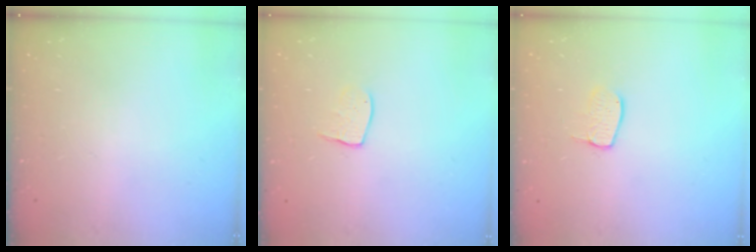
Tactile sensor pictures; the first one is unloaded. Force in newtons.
{"total": 7.0, "press": 7.0, "slide": 0.5}
{"total": 6.9, "press": 6.9, "slide": 0.4}